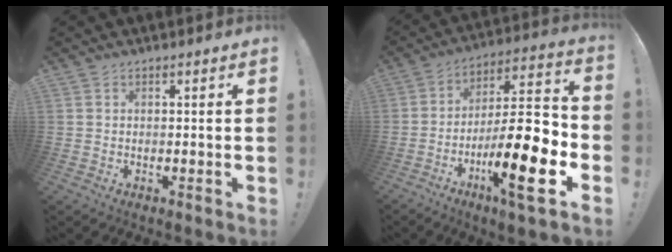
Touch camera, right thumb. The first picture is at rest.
{"total": 21.8, "force": [-8.7, 4.9, 19.4], "torque": [-0.321, 0.039, -0.142]}